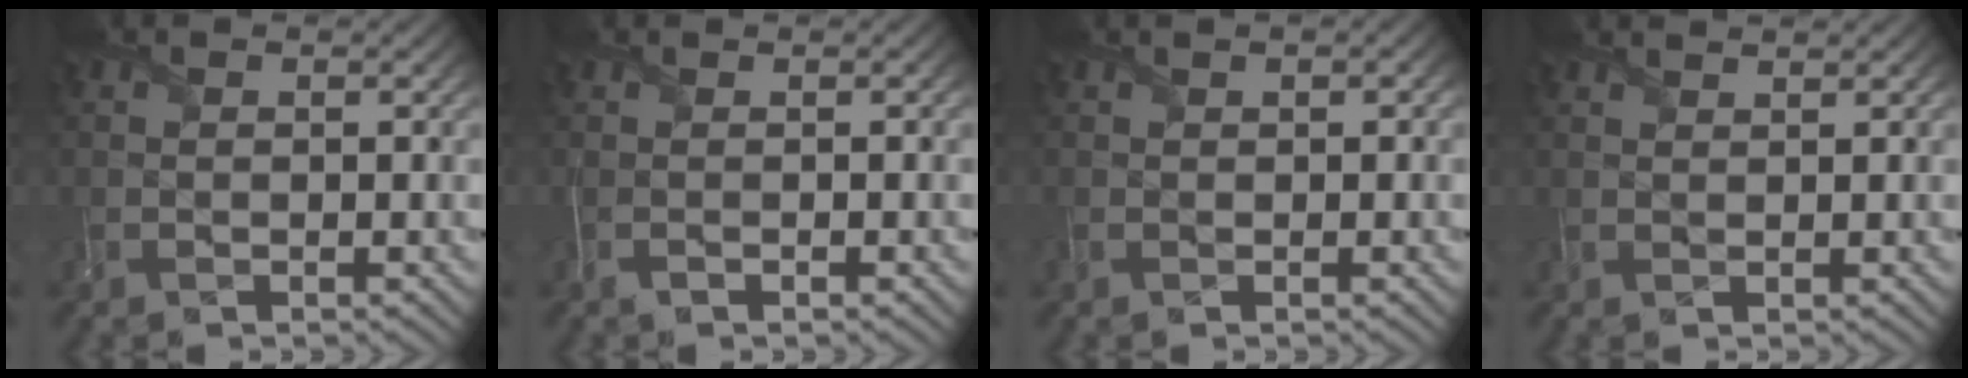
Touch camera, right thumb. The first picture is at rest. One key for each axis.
{"total": 1.0, "fx": -0.5, "fy": 0.1, "fz": 0.9, "tx": -0.023, "ty": 0.000, "tz": -0.011}
{"total": 1.7, "fx": 0.1, "fy": 1.0, "fz": 1.3, "tx": -0.030, "ty": 0.001, "tz": 0.002}
{"total": 1.4, "fx": 1.3, "fy": 0.1, "fz": 0.5, "tx": -0.020, "ty": -0.002, "tz": 0.021}